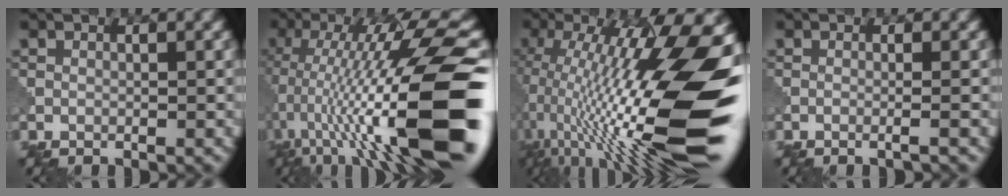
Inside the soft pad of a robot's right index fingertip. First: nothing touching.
{"total": 17.6, "force": [-3.8, 4.4, 16.6], "torque": [-0.279, 0.027, -0.067]}
{"total": 19.2, "force": [-1.7, 5.1, 18.5], "torque": [-0.308, 0.024, -0.034]}
{"total": 1.7, "force": [-0.2, 0.6, 1.6], "torque": [-0.017, -0.001, -0.023]}